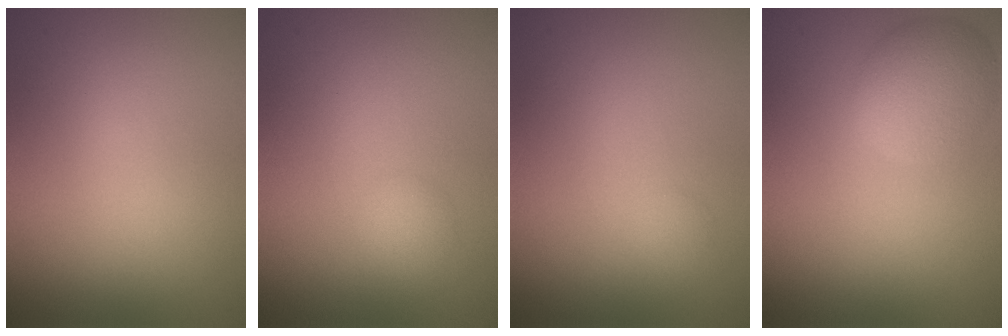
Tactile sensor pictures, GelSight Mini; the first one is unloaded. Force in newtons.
{"total": 1.4, "press": 1.4, "slide": 0.1}
{"total": 0.6, "press": 0.6, "slide": 0.0}
{"total": 4.4, "press": 4.4, "slide": 0.2}